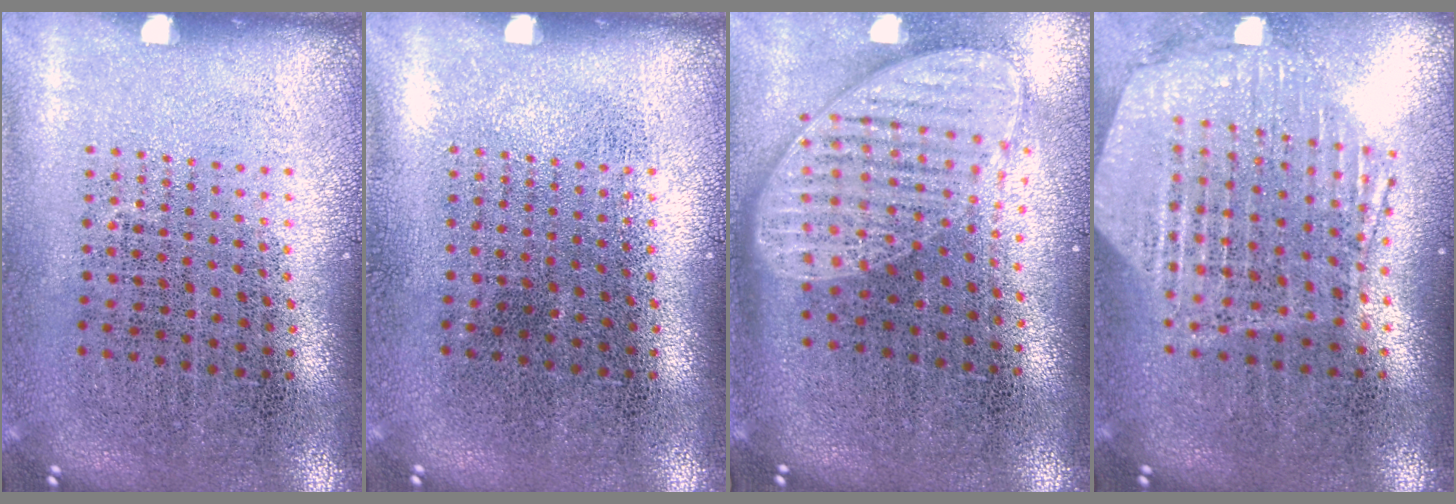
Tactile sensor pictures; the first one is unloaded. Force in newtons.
{"total": 0.0}
{"total": 1.9, "press": 1.5, "slide": 1.2}
{"total": 1.4, "press": 1.4, "slide": 0.3}